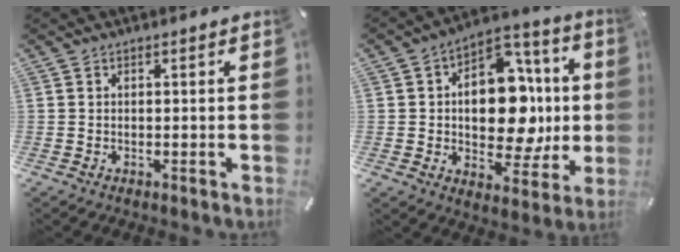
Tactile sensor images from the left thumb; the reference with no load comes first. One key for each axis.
{"total": 17.3, "fx": 0.1, "fy": 11.5, "fz": 12.8, "tx": -0.185, "ty": -0.010, "tz": 0.007}